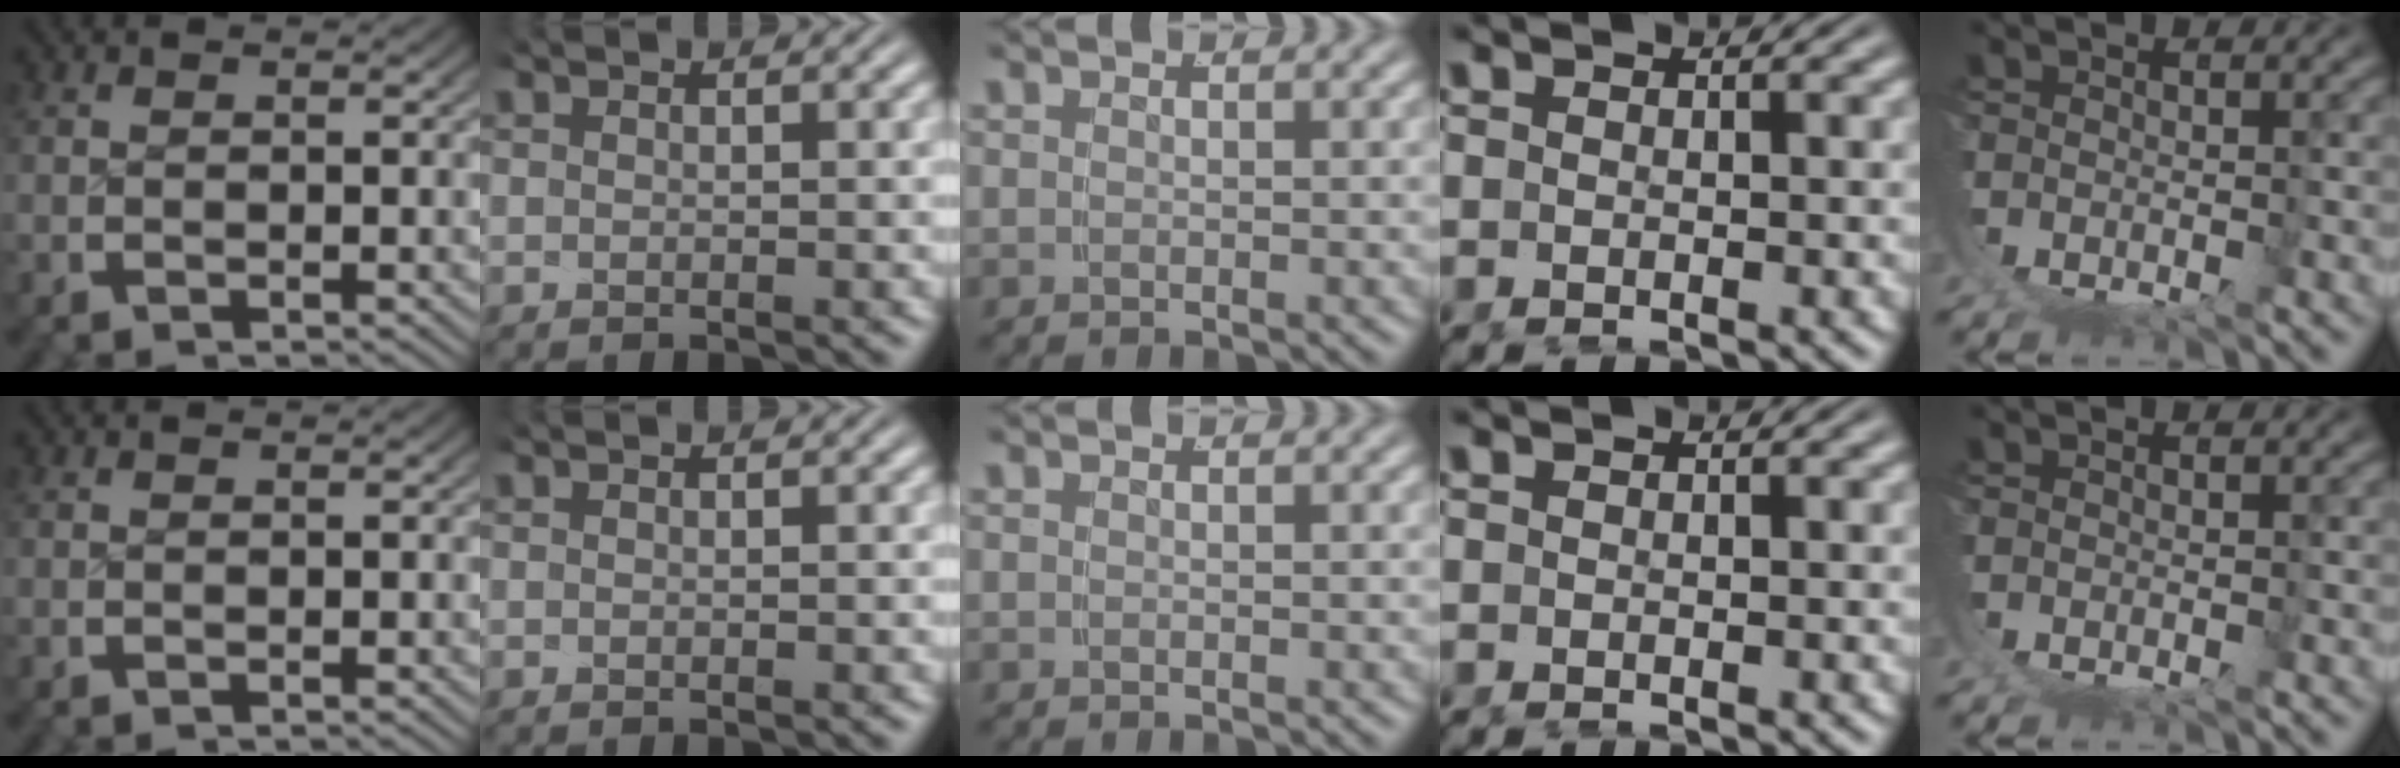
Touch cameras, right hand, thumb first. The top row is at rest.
{}